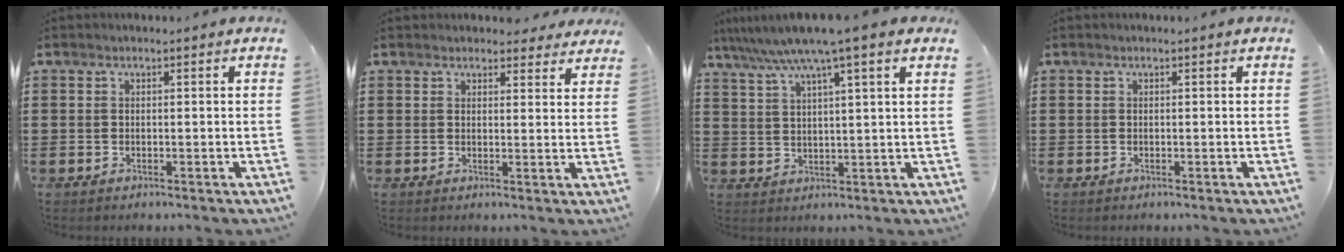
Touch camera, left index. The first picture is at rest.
{"total": 2.9, "force": [2.7, 0.8, 0.6], "torque": [-0.011, -0.006, 0.050]}
{"total": 7.1, "force": [5.3, -0.3, 4.7], "torque": [-0.108, -0.020, 0.088]}
{"total": 0.0}